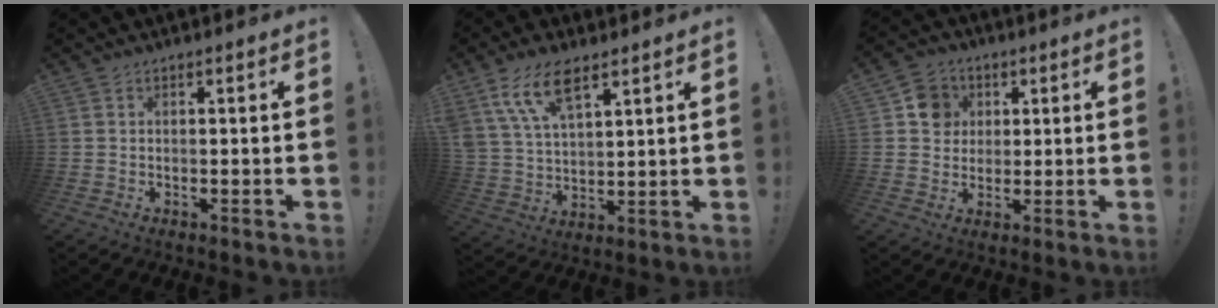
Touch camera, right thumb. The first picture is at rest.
{"total": 12.3, "force": [7.7, 5.7, 7.6], "torque": [-0.160, -0.026, 0.144]}
{"total": 8.7, "force": [2.3, 8.1, 2.2], "torque": [-0.021, -0.007, 0.047]}